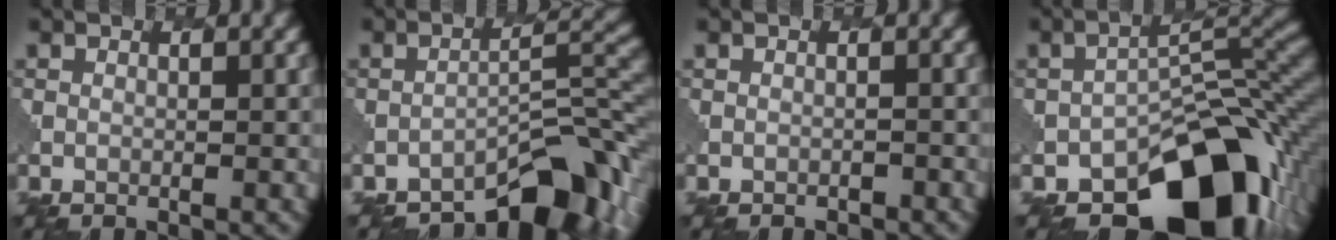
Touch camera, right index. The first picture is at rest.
{"total": 9.6, "force": [-7.0, 3.4, 5.7], "torque": [-0.059, 0.005, -0.114]}
{"total": 1.0, "force": [-0.8, 0.4, -0.1], "torque": [0.004, 0.000, -0.009]}
{"total": 13.0, "force": [-7.6, 7.2, 7.7], "torque": [-0.087, -0.007, -0.126]}